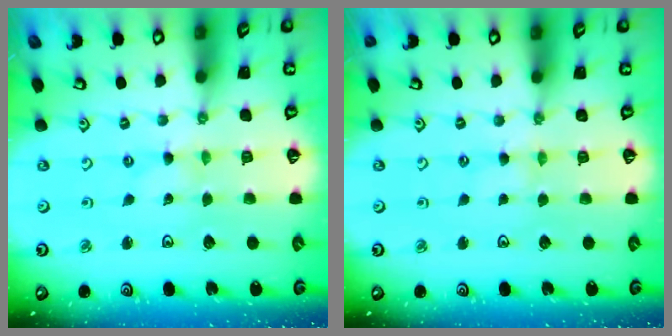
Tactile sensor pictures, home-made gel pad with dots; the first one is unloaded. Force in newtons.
{"total": 1.6, "press": 1.5, "slide": 0.4}